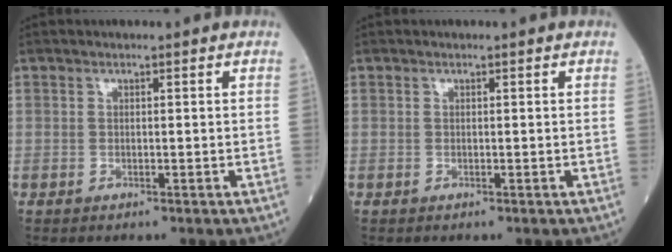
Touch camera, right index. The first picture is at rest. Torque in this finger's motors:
{"motor_torque": [0.00, 0.00, -0.03, -0.01]}